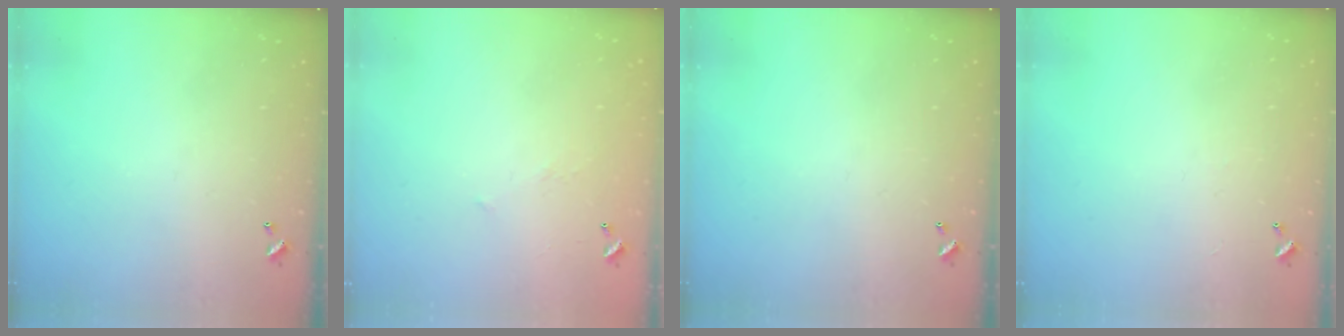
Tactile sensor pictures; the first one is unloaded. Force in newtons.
{"total": 5.7, "press": 5.6, "slide": 0.9}
{"total": 0.0}
{"total": 0.6, "press": 0.2, "slide": 0.6}